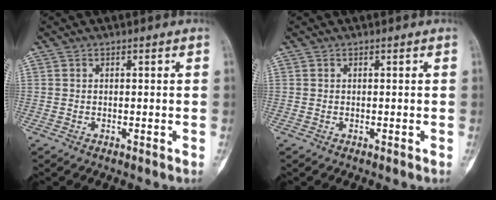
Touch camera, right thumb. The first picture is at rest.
{"total": 0.0}